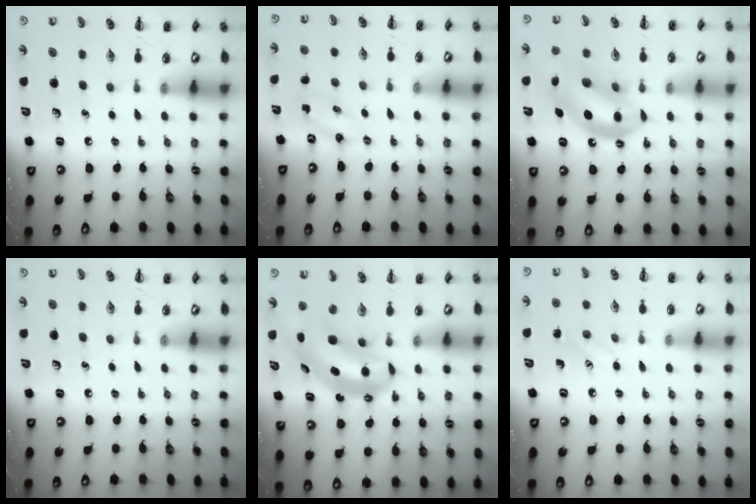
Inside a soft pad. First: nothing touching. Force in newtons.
{"total": 2.9, "press": 2.8, "slide": 0.7}
{"total": 13.3, "press": 12.9, "slide": 3.4}
{"total": 0.0}
{"total": 6.2, "press": 6.1, "slide": 1.2}
{"total": 6.5, "press": 6.3, "slide": 1.7}